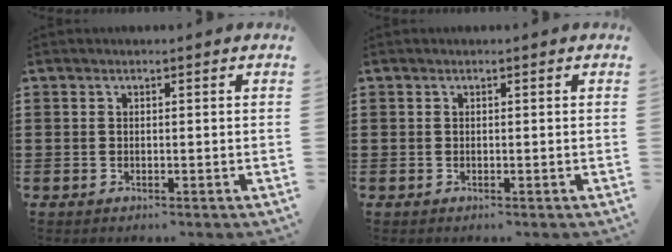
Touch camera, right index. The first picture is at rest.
{"total": 0.0}